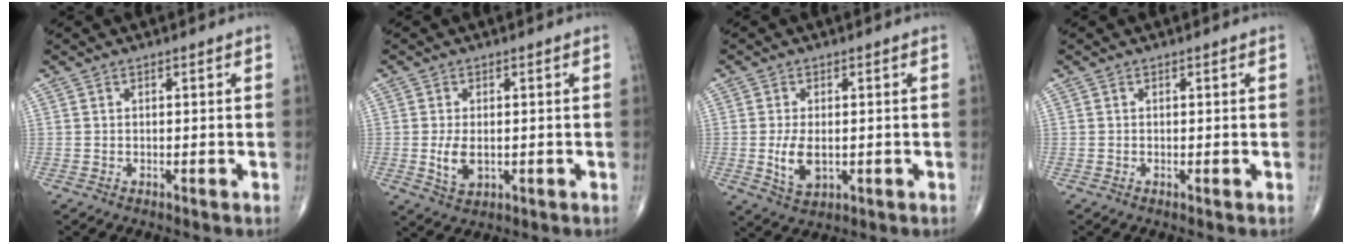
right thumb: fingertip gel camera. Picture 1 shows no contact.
{"total": 4.5, "force": [-0.4, 2.6, 3.7], "torque": [-0.067, -0.007, -0.001]}
{"total": 5.7, "force": [-0.6, 3.2, 4.7], "torque": [-0.086, -0.009, -0.003]}
{"total": 0.0}